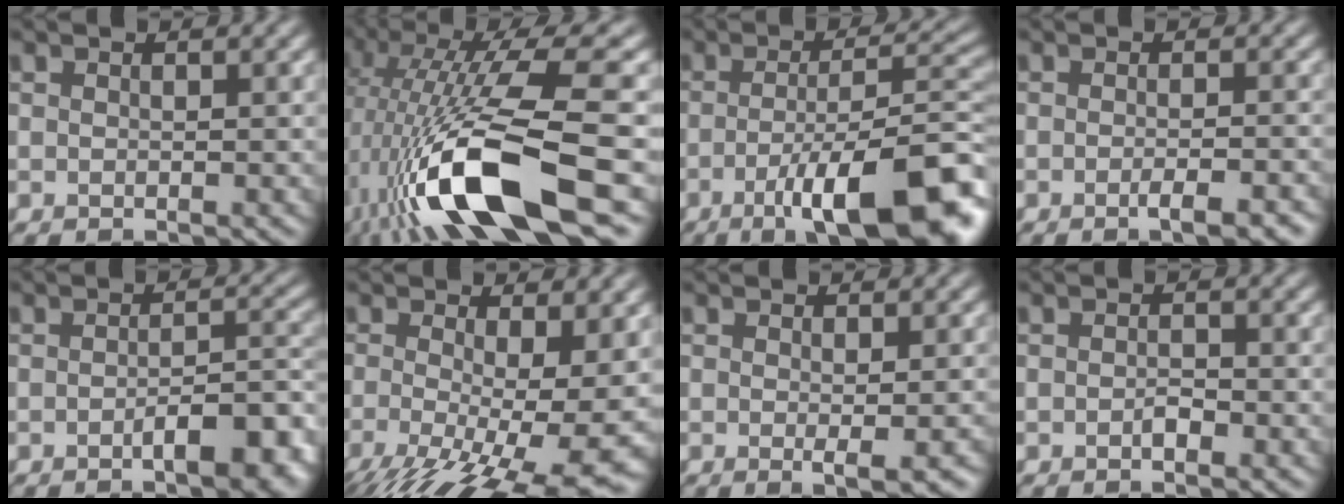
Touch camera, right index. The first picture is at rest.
{"total": 13.3, "force": [-4.1, 3.8, 12.1], "torque": [-0.220, -0.002, -0.072]}
{"total": 12.3, "force": [-5.4, 3.1, 10.6], "torque": [-0.156, -0.003, -0.083]}
{"total": 3.5, "force": [-1.8, 0.9, 2.9], "torque": [-0.034, 0.002, -0.028]}
{"total": 5.9, "force": [-2.8, 1.9, 4.8], "torque": [-0.063, 0.006, -0.038]}
{"total": 14.2, "force": [-3.9, 5.0, 12.7], "torque": [-0.199, -0.034, -0.047]}
{"total": 2.2, "force": [-0.3, 0.3, 2.1], "torque": [-0.027, -0.005, -0.001]}
{"total": 1.0, "force": [-0.5, 0.4, 0.8], "torque": [-0.014, 0.001, -0.008]}